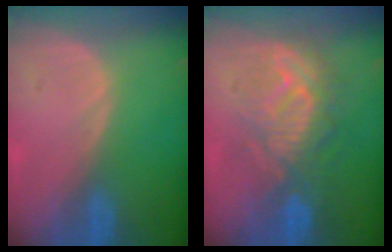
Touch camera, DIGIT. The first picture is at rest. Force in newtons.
{"total": 9.0, "press": 8.9, "slide": 1.0}